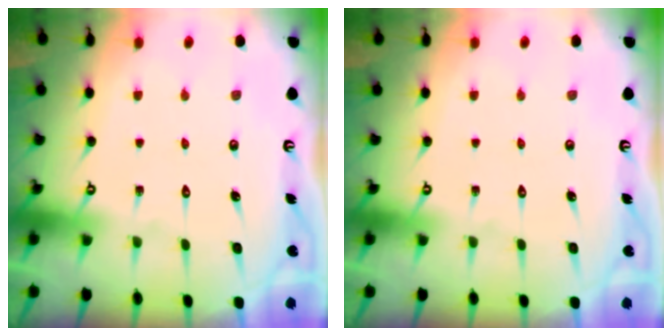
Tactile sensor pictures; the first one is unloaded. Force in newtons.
{"total": 0.0}